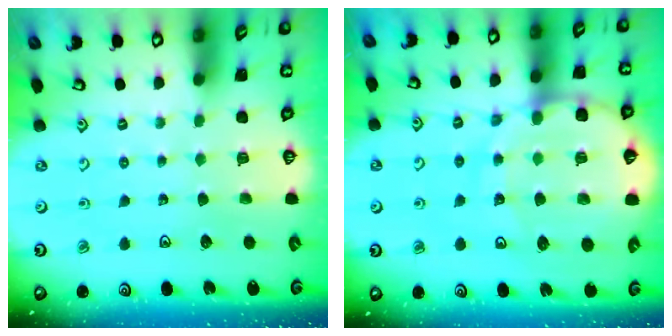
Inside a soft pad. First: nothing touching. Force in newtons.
{"total": 14.4, "press": 14.3, "slide": 1.5}